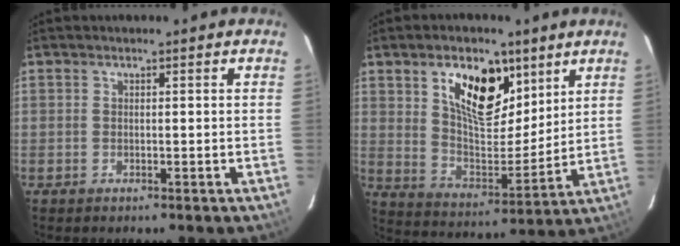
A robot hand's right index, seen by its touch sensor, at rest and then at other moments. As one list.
[{"total": 14.7, "force": [7.5, 7.5, 10.1], "torque": [-0.163, 0.002, 0.138]}]